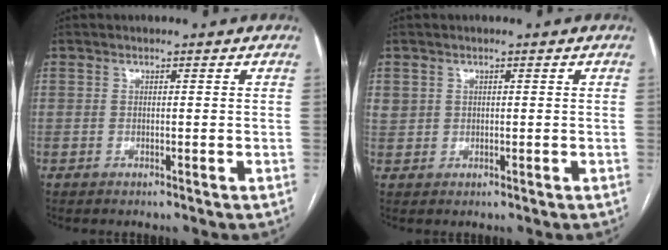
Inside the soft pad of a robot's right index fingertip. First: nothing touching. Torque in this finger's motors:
{"motor_torque": [-0.07, 0.08, 0.02, 0.03]}